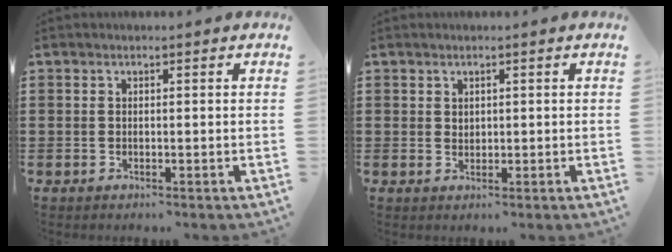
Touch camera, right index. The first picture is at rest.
{"total": 1.1, "force": [0.9, 0.7, 0.2], "torque": [-0.006, 0.002, 0.017]}